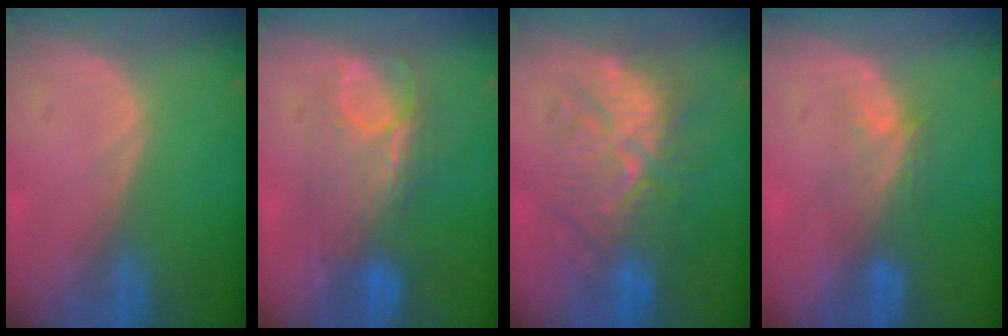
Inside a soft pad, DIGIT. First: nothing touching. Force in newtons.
{"total": 7.8, "press": 7.6, "slide": 1.8}
{"total": 9.8, "press": 9.7, "slide": 1.0}
{"total": 4.5, "press": 4.3, "slide": 1.5}